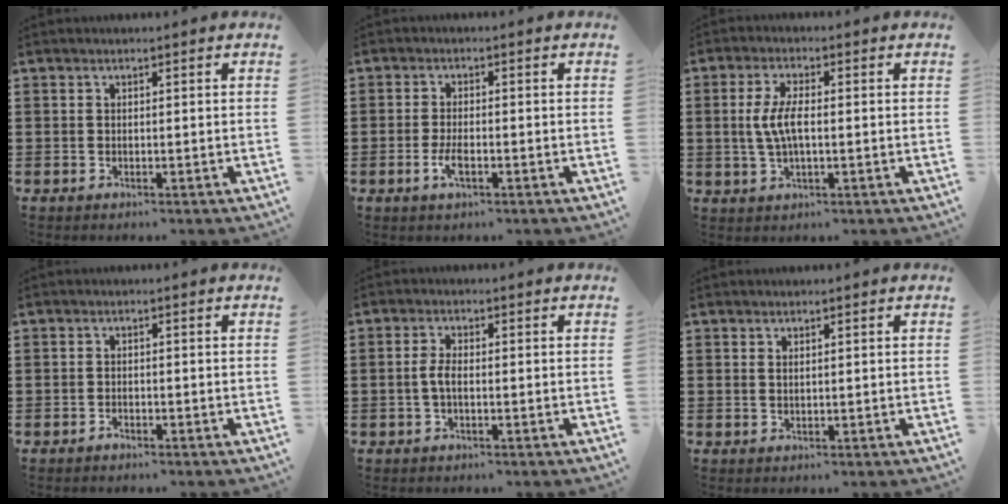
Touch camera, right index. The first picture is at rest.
{"total": 3.2, "force": [-1.3, 1.0, 2.8], "torque": [-0.062, -0.006, -0.026]}
{"total": 5.4, "force": [0.1, 2.0, 5.1], "torque": [-0.117, -0.003, -0.008]}
{"total": 0.9, "force": [-0.8, 0.2, 0.2], "torque": [-0.006, -0.002, -0.016]}
{"total": 2.6, "force": [-0.5, 0.9, 2.4], "torque": [-0.059, -0.003, -0.015]}
{"total": 0.6, "force": [0.4, 0.2, 0.4], "torque": [-0.009, 0.002, 0.008]}